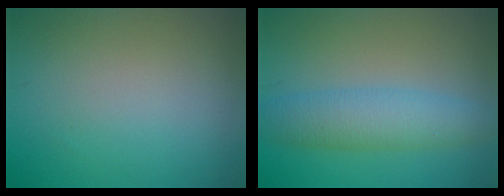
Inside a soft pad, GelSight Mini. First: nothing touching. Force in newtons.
{"total": 4.5, "press": 4.5, "slide": 0.2}